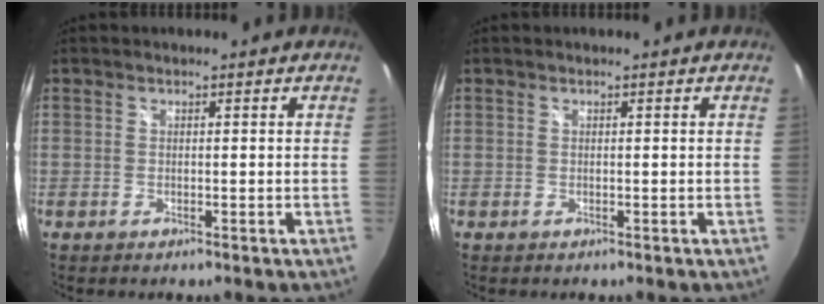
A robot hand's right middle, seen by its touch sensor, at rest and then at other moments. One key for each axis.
{"total": 0.0}